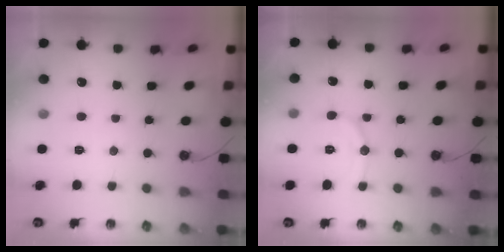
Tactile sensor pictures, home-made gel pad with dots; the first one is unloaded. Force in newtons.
{"total": 8.8, "press": 8.7, "slide": 0.7}